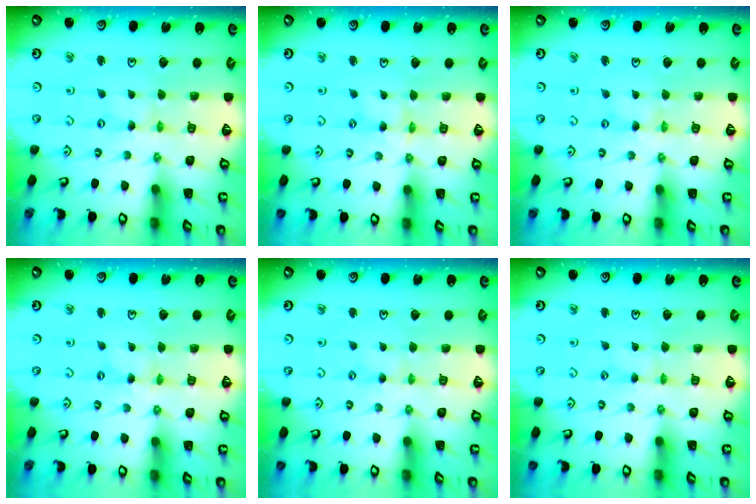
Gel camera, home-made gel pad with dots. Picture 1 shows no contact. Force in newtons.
{"total": 1.1, "press": 1.1, "slide": 0.2}
{"total": 0.0}
{"total": 0.0}
{"total": 1.3, "press": 1.2, "slide": 0.3}
{"total": 0.7, "press": 0.6, "slide": 0.2}